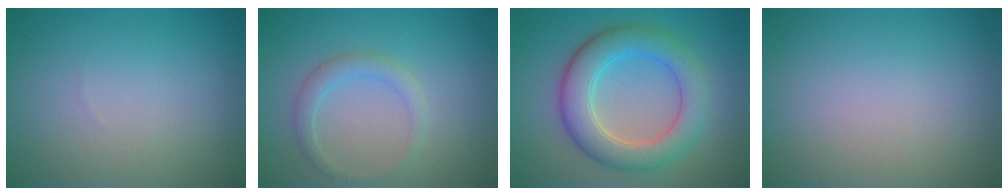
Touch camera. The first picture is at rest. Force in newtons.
{"total": 1.9, "press": 1.9, "slide": 0.1}
{"total": 6.4, "press": 6.4, "slide": 0.2}
{"total": 0.0}